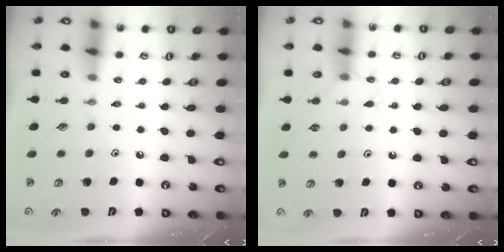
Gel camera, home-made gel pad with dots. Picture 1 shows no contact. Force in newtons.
{"total": 6.5, "press": 6.4, "slide": 0.6}